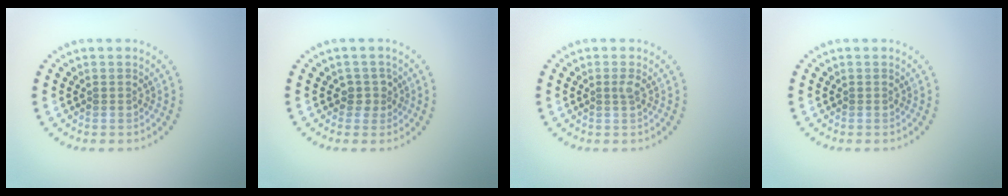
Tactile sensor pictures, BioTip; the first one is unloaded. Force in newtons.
{"total": 1.6, "press": 1.2, "slide": 1.0}
{"total": 0.7, "press": 0.6, "slide": 0.5}
{"total": 0.0}